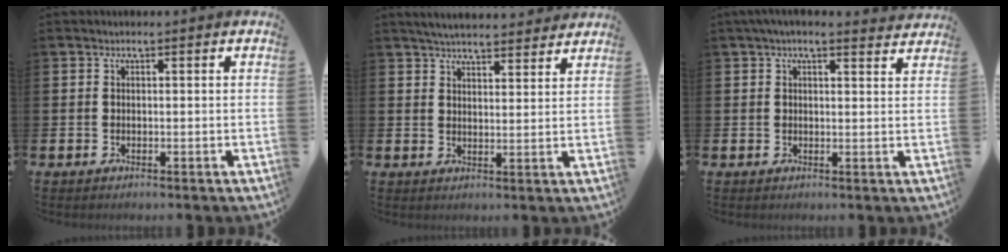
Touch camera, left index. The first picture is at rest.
{"total": 4.6, "force": [4.5, 0.5, 0.6], "torque": [-0.023, -0.021, 0.081]}
{"total": 2.7, "force": [2.5, 0.4, 1.1], "torque": [-0.017, -0.011, 0.042]}